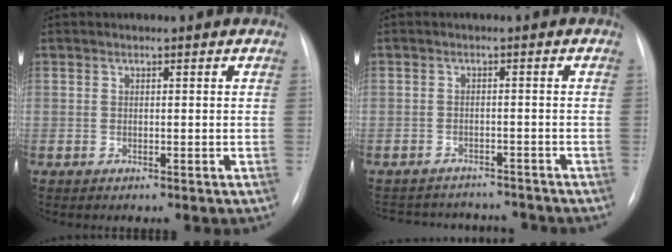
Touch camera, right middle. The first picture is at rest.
{"total": 10.0, "force": [-9.2, 3.5, 1.5], "torque": [-0.027, 0.019, -0.114]}